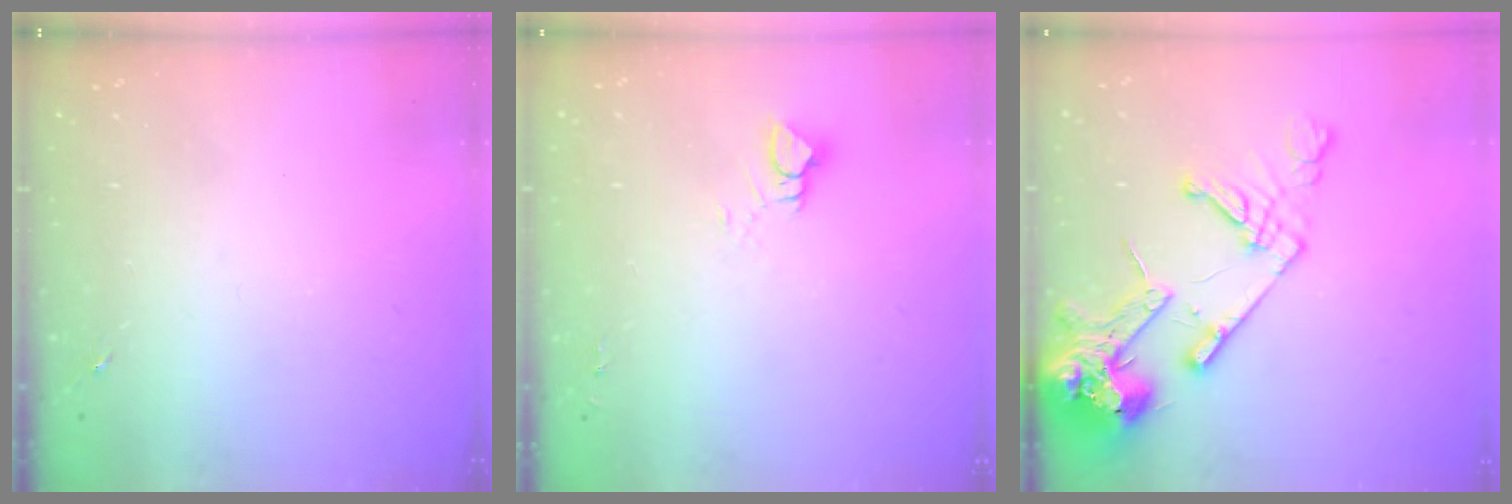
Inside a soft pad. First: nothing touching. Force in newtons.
{"total": 4.6, "press": 4.5, "slide": 0.5}
{"total": 16.9, "press": 16.7, "slide": 2.4}